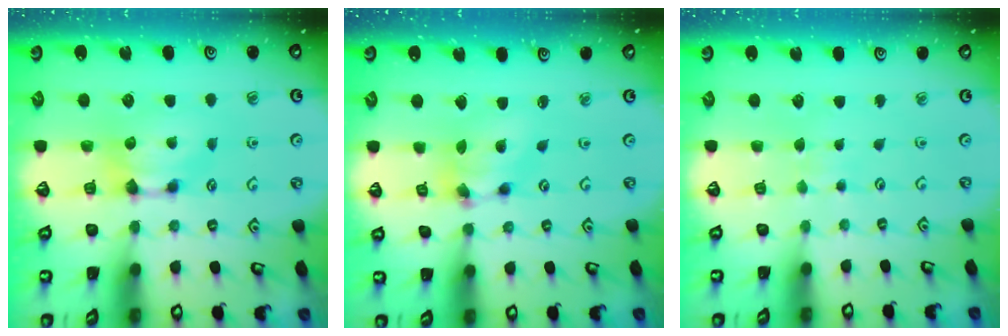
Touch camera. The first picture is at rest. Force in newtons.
{"total": 5.4, "press": 5.1, "slide": 1.7}
{"total": 4.5, "press": 4.5, "slide": 0.3}